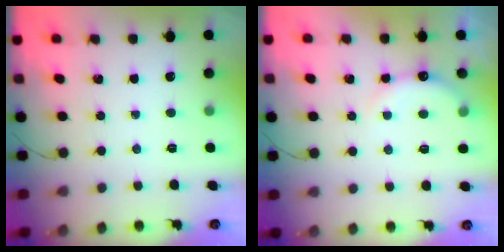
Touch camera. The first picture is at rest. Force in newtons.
{"total": 6.4, "press": 6.2, "slide": 1.4}